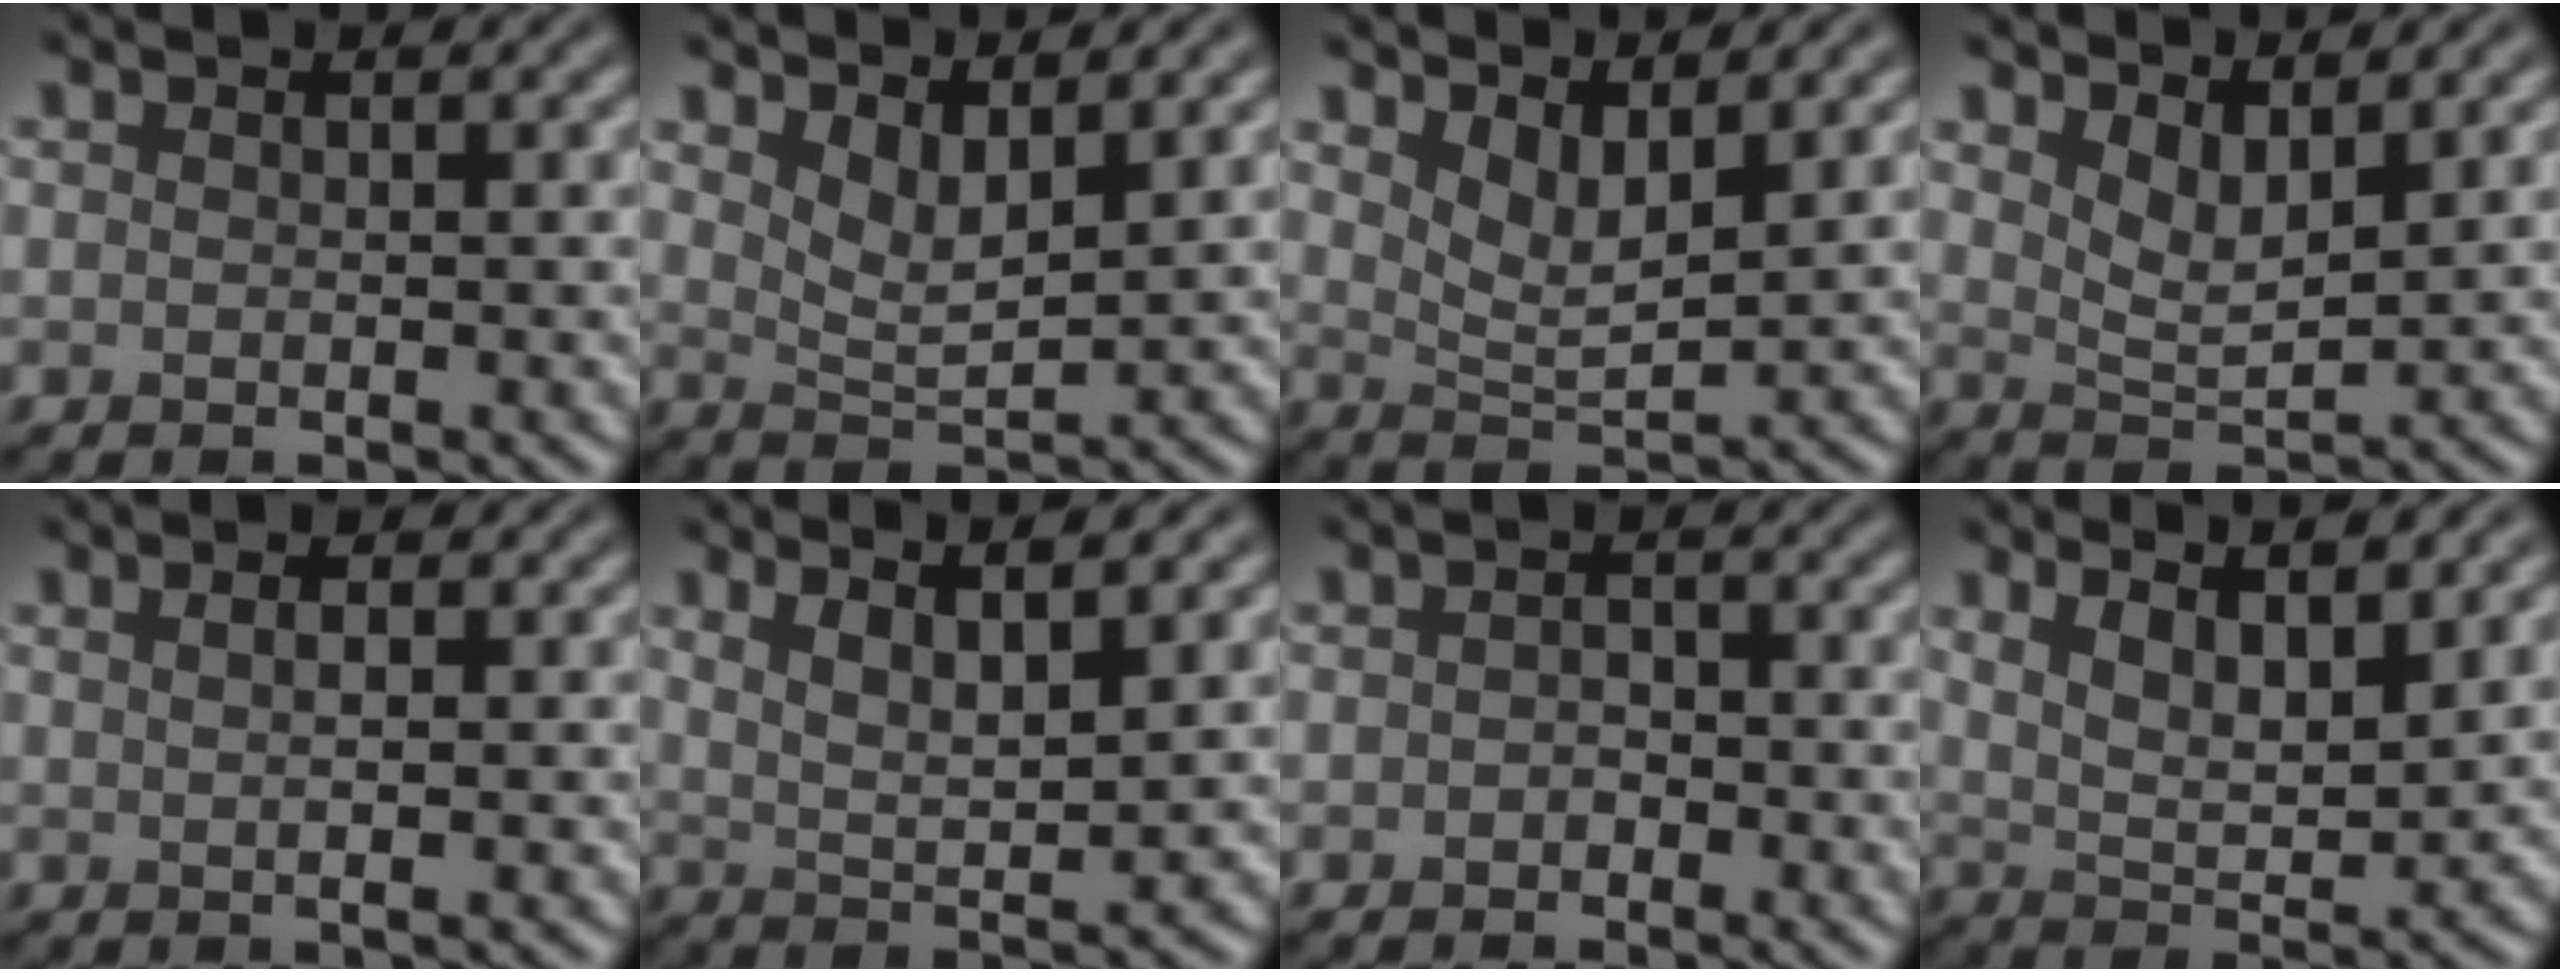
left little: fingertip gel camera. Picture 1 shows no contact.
{"total": 3.2, "force": [2.1, 1.0, 2.2], "torque": [-0.047, -0.013, 0.043]}
{"total": 3.5, "force": [2.2, 1.2, 2.5], "torque": [-0.053, -0.012, 0.044]}
{"total": 3.3, "force": [2.1, 1.1, 2.3], "torque": [-0.049, -0.012, 0.042]}
{"total": 2.9, "force": [1.1, 1.3, 2.4], "torque": [-0.015, 0.011, -0.005]}
{"total": 4.7, "force": [2.7, 0.9, 3.7], "torque": [-0.065, -0.002, 0.050]}
{"total": 1.2, "force": [-0.5, 0.9, 0.6], "torque": [-0.011, -0.001, -0.010]}
{"total": 6.3, "force": [3.8, 1.7, 4.8], "torque": [-0.083, -0.003, 0.066]}